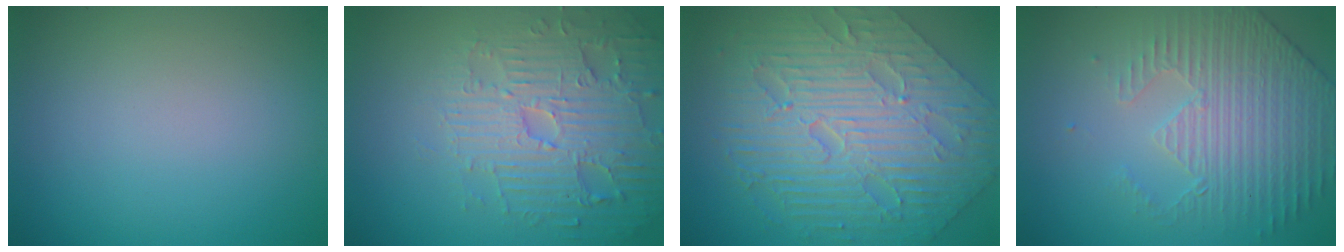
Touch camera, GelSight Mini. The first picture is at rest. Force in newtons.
{"total": 5.1, "press": 5.0, "slide": 1.0}
{"total": 10.4, "press": 7.1, "slide": 7.6}
{"total": 4.5, "press": 3.6, "slide": 2.8}